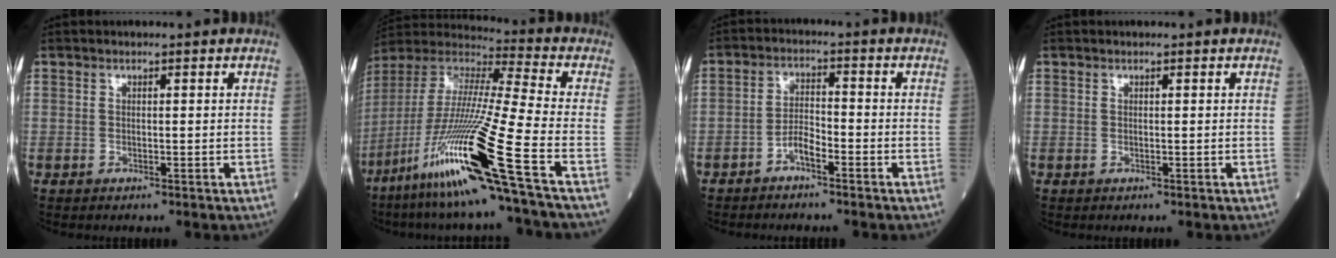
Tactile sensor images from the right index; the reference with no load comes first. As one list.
[{"total": 24.1, "force": [-12.2, -1.7, 20.7], "torque": [-0.433, -0.054, -0.238]}, {"total": 3.2, "force": [-2.2, 0.8, 2.2], "torque": [-0.042, 0.008, -0.042]}, {"total": 0.0}]